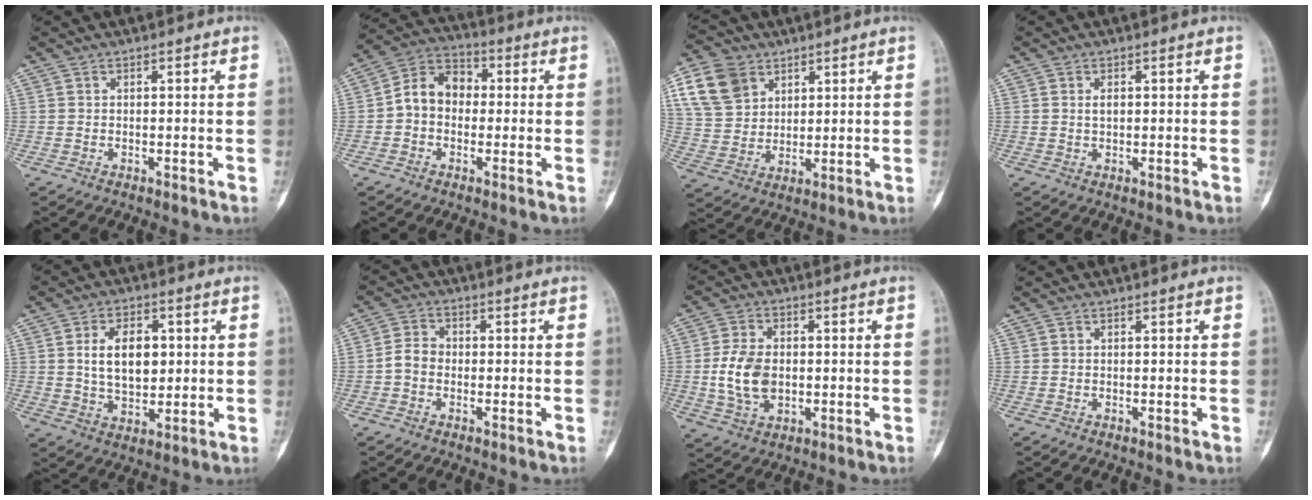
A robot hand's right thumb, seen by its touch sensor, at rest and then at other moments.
{"total": 8.7, "force": [-0.4, 6.8, 5.4], "torque": [-0.069, 0.034, -0.023]}
{"total": 11.1, "force": [5.1, 8.3, 5.2], "torque": [-0.086, -0.009, 0.105]}
{"total": 1.4, "force": [0.3, 0.9, 1.1], "torque": [-0.014, 0.001, 0.005]}
{"total": 10.2, "force": [1.7, 6.4, 7.7], "torque": [-0.105, -0.005, 0.036]}
{"total": 3.6, "force": [-1.0, 2.8, 2.1], "torque": [-0.029, 0.013, -0.026]}
{"total": 9.1, "force": [-0.5, 6.5, 6.4], "torque": [-0.116, 0.003, -0.006]}
{"total": 0.0}